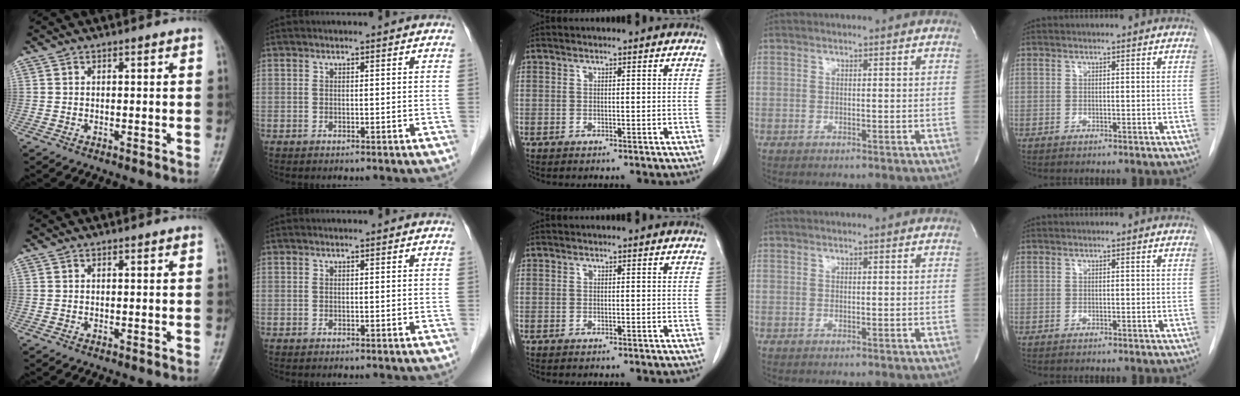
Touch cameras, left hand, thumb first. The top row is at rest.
{}